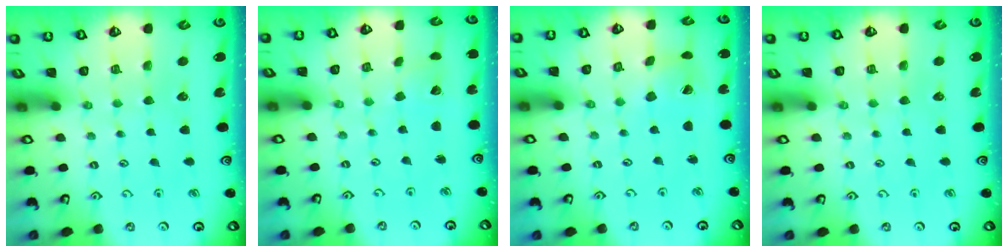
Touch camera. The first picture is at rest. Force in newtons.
{"total": 2.6, "press": 2.6, "slide": 0.2}
{"total": 3.0, "press": 2.9, "slide": 0.5}
{"total": 0.0}